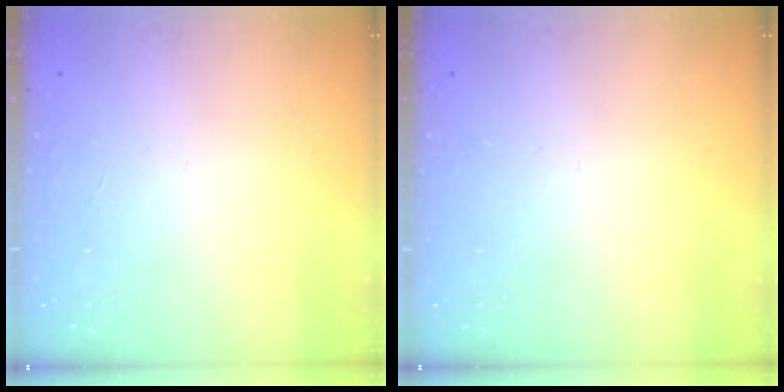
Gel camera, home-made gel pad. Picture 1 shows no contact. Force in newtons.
{"total": 0.0}